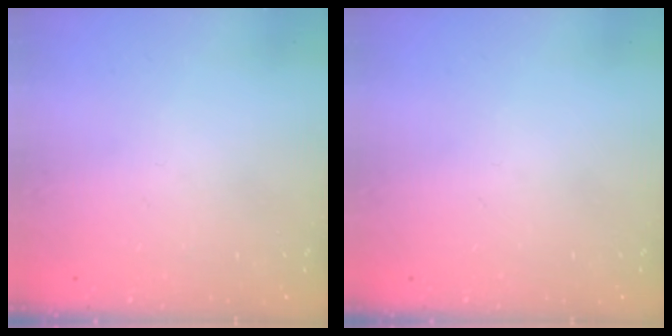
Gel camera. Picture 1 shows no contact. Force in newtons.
{"total": 0.0}